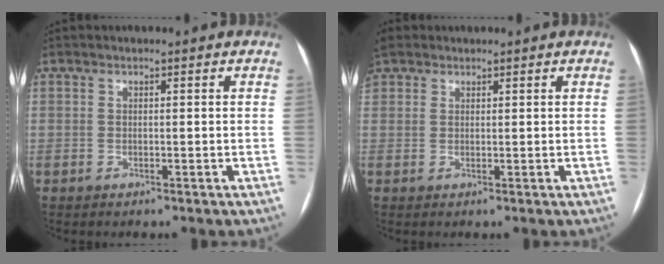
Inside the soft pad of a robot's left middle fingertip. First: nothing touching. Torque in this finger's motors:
{"motor_torque": [0.37, -0.34, 1.05, 0.21]}